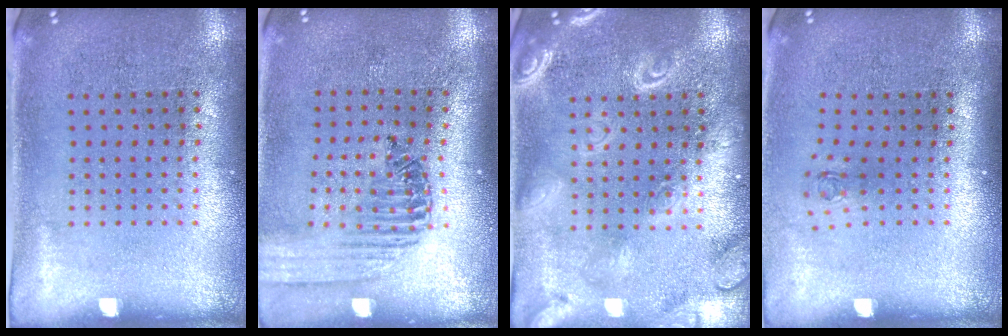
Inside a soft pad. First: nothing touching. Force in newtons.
{"total": 1.4, "press": 1.4, "slide": 0.2}
{"total": 3.8, "press": 3.8, "slide": 0.5}
{"total": 0.7, "press": 0.3, "slide": 0.6}